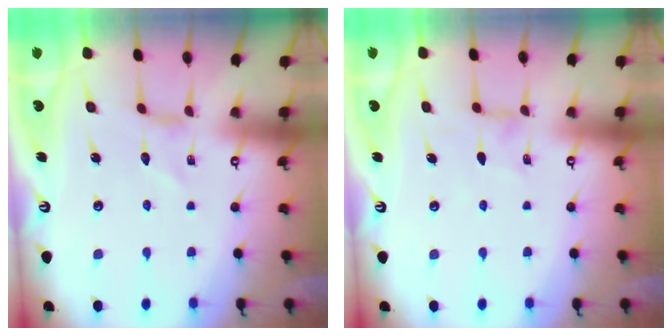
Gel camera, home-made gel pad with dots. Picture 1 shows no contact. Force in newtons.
{"total": 1.2, "press": 1.1, "slide": 0.3}